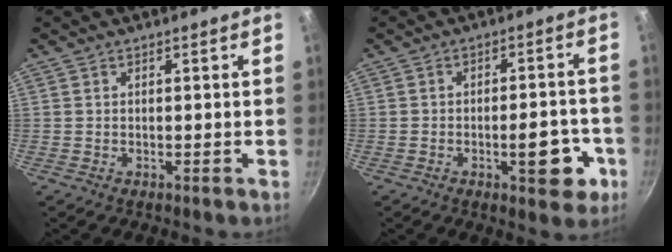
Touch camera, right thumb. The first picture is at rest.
{"total": 9.3, "force": [-3.3, 4.1, 7.7], "torque": [-0.070, 0.023, -0.040]}